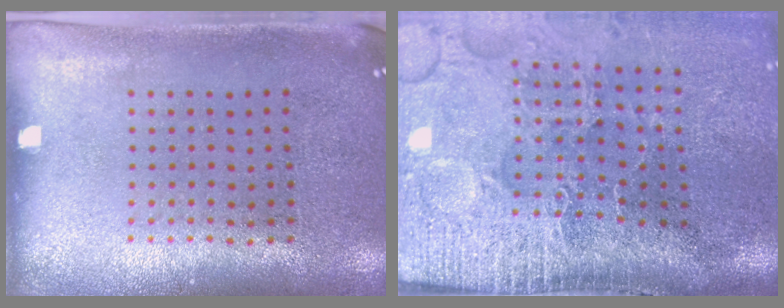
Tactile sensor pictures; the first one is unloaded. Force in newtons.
{"total": 5.0, "press": 4.0, "slide": 2.9}